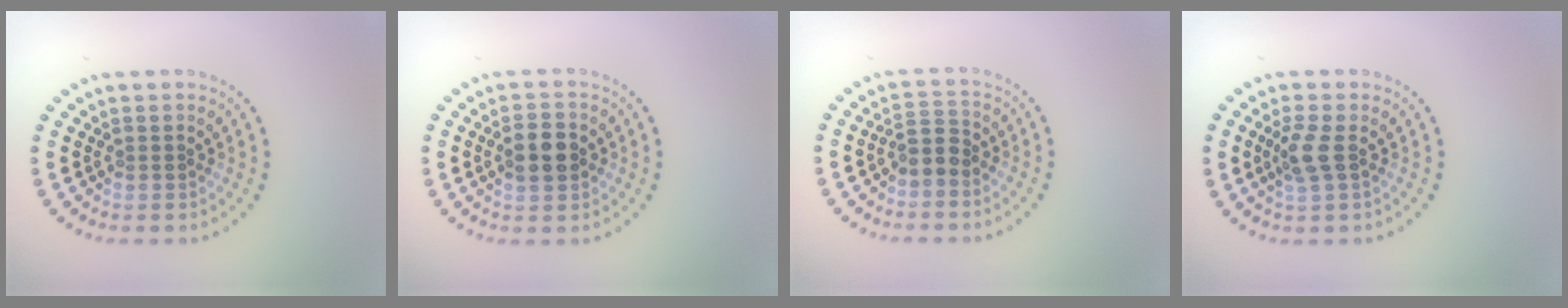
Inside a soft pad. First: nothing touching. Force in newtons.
{"total": 2.9, "press": 2.9, "slide": 0.1}
{"total": 1.9, "press": 1.5, "slide": 1.1}
{"total": 2.1, "press": 2.0, "slide": 0.8}